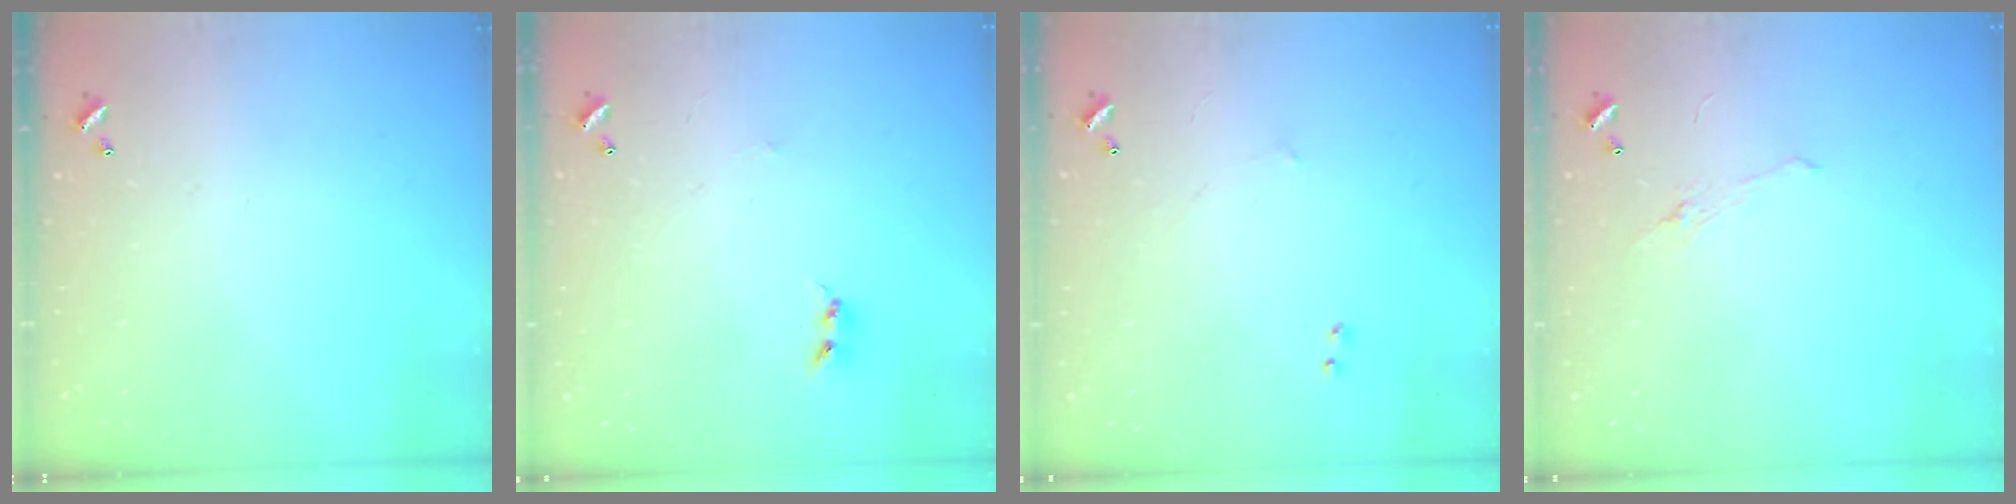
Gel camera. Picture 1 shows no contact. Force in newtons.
{"total": 2.5, "press": 2.5, "slide": 0.4}
{"total": 2.5, "press": 2.4, "slide": 0.4}
{"total": 2.2, "press": 2.1, "slide": 0.8}